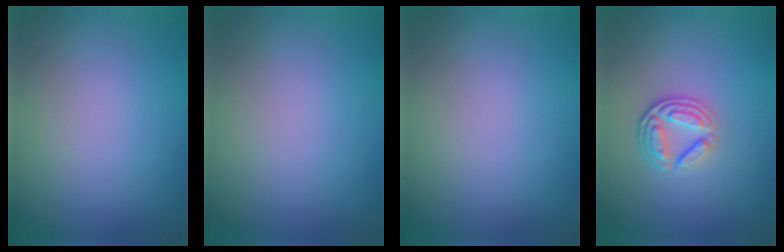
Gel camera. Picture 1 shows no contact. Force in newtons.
{"total": 0.0}
{"total": 0.0}
{"total": 3.8, "press": 2.8, "slide": 2.6}